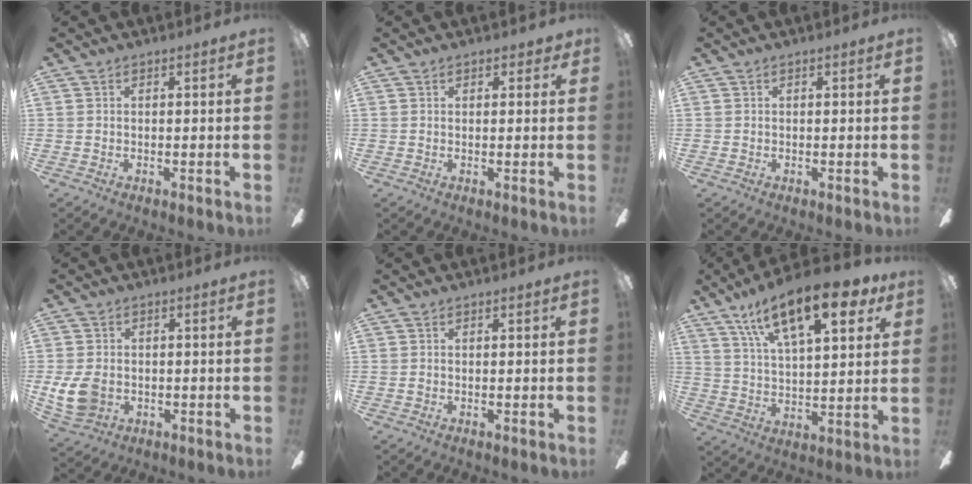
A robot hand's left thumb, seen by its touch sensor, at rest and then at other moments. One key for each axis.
{"total": 1.7, "fx": 1.0, "fy": 1.0, "fz": 0.9, "tx": -0.003, "ty": -0.003, "tz": 0.015}
{"total": 0.0}
{"total": 8.1, "fx": -0.9, "fy": 6.2, "fz": 5.1, "tx": -0.115, "ty": 0.005, "tz": -0.015}
{"total": 0.0}
{"total": 20.1, "fx": 11.8, "fy": 7.8, "fz": 14.4, "tx": -0.225, "ty": -0.046, "tz": 0.189}